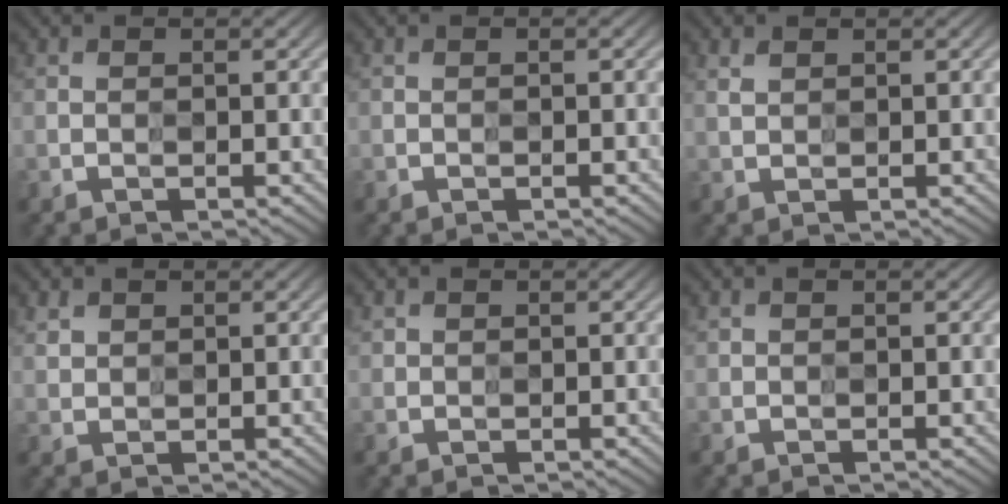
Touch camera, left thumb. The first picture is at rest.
{"total": 0.7, "force": [-0.6, 0.0, 0.4], "torque": [-0.005, 0.001, -0.009]}
{"total": 1.6, "force": [1.4, 0.7, 0.5], "torque": [-0.017, 0.003, 0.032]}
{"total": 2.3, "force": [1.9, 1.3, 0.1], "torque": [-0.011, 0.001, 0.042]}
{"total": 1.1, "force": [0.9, 0.7, 0.0], "torque": [-0.005, -0.001, 0.019]}
{"total": 0.6, "force": [0.5, 0.3, 0.1], "torque": [-0.006, 0.002, 0.011]}